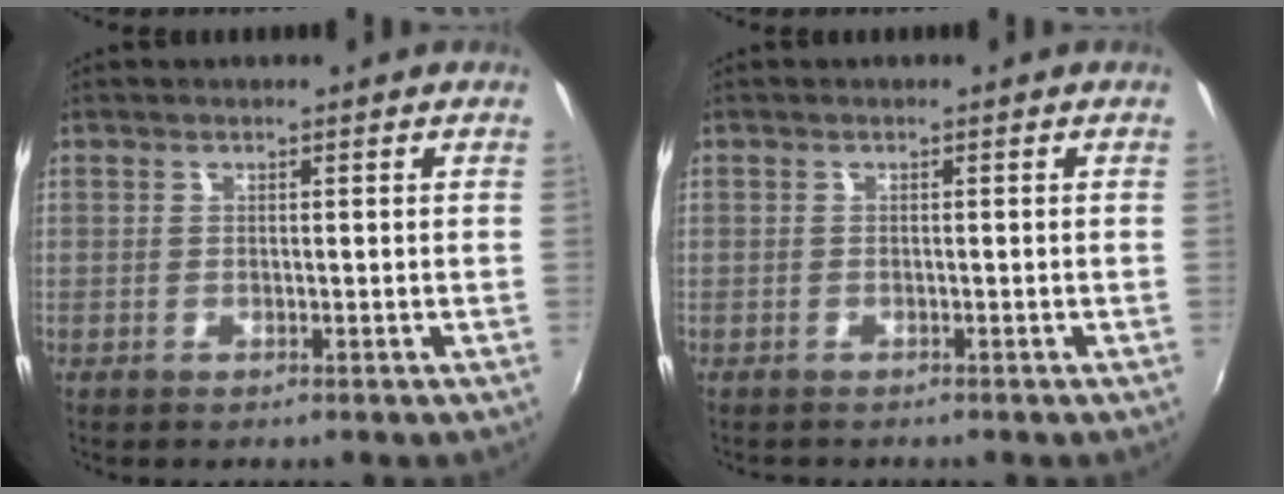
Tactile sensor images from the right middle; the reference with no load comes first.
{"total": 0.7, "force": [-0.7, 0.2, 0.0], "torque": [-0.004, 0.000, -0.011]}